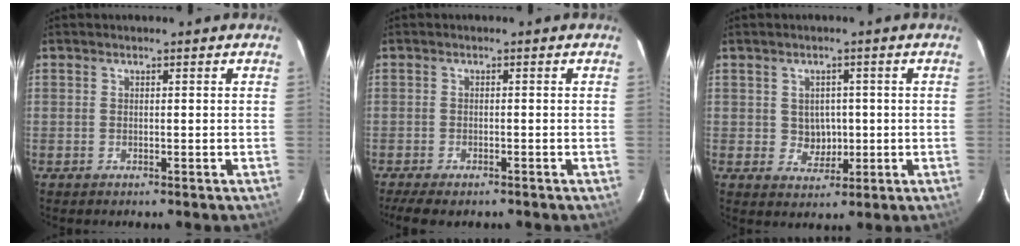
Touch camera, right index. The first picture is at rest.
{"total": 5.7, "force": [-4.6, 1.7, 3.0], "torque": [-0.076, -0.021, -0.076]}
{"total": 4.0, "force": [0.1, 3.8, 1.3], "torque": [-0.022, 0.007, 0.011]}